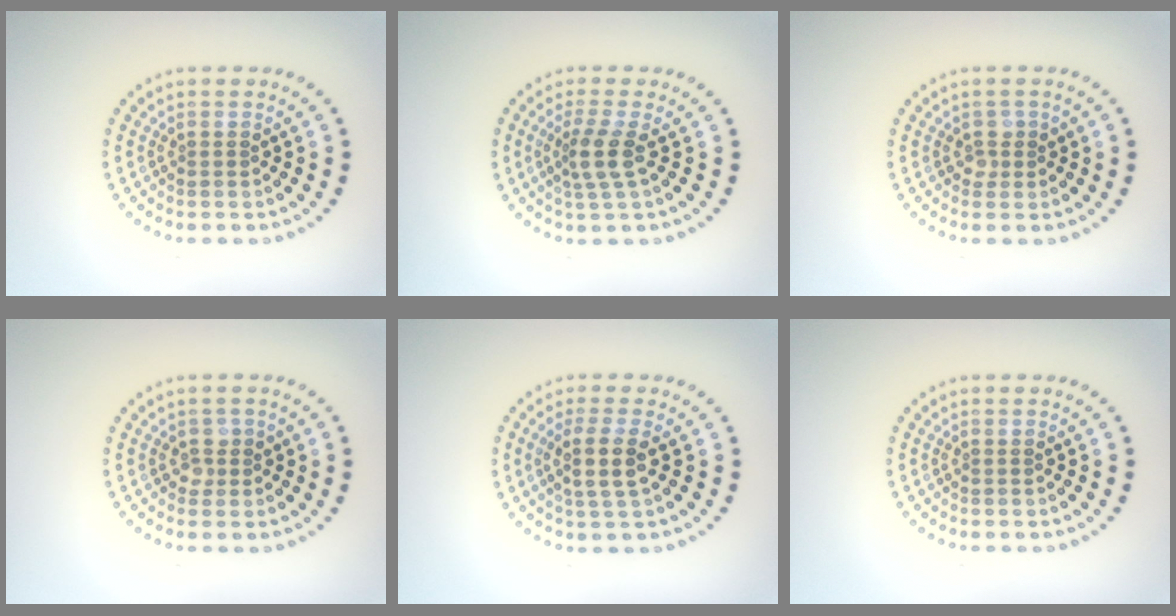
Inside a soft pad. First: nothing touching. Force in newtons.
{"total": 2.6, "press": 2.0, "slide": 1.6}
{"total": 1.2, "press": 1.1, "slide": 0.5}
{"total": 1.2, "press": 1.1, "slide": 0.5}
{"total": 2.8, "press": 2.6, "slide": 1.2}
{"total": 0.0}